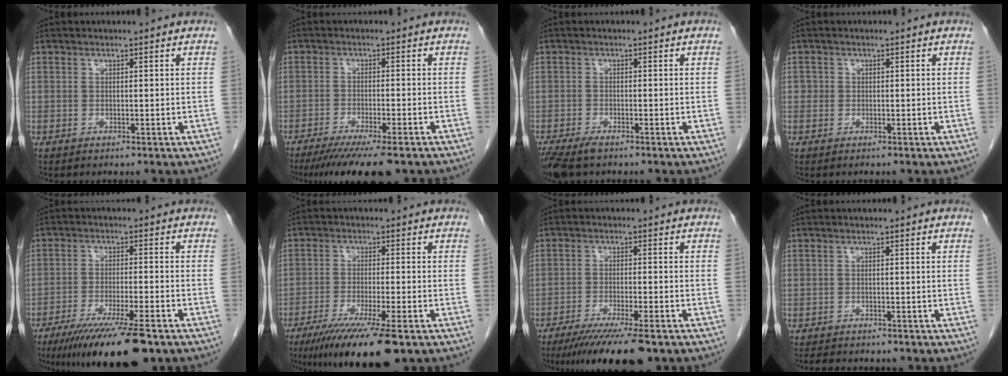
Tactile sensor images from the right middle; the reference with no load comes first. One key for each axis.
{"total": 11.3, "fx": -8.9, "fy": 1.0, "fz": 6.8, "tx": -0.093, "ty": -0.023, "tz": -0.134}
{"total": 5.1, "fx": -3.8, "fy": 1.5, "fz": 3.0, "tx": -0.057, "ty": -0.012, "tz": -0.067}
{"total": 1.0, "fx": -0.2, "fy": 1.0, "fz": 0.1, "tx": 0.005, "ty": 0.006, "tz": -0.006}
{"total": 14.3, "fx": -10.4, "fy": 1.3, "fz": 9.7, "tx": -0.151, "ty": -0.038, "tz": -0.167}
{"total": 12.9, "fx": -8.8, "fy": 1.0, "fz": 9.4, "tx": -0.157, "ty": -0.036, "tz": -0.140}
{"total": 12.4, "fx": -9.6, "fy": 1.0, "fz": 7.7, "tx": -0.116, "ty": -0.030, "tz": -0.150}
{"total": 6.2, "fx": -5.4, "fy": 1.8, "fz": 2.3, "tx": -0.038, "ty": -0.006, "tz": -0.071}